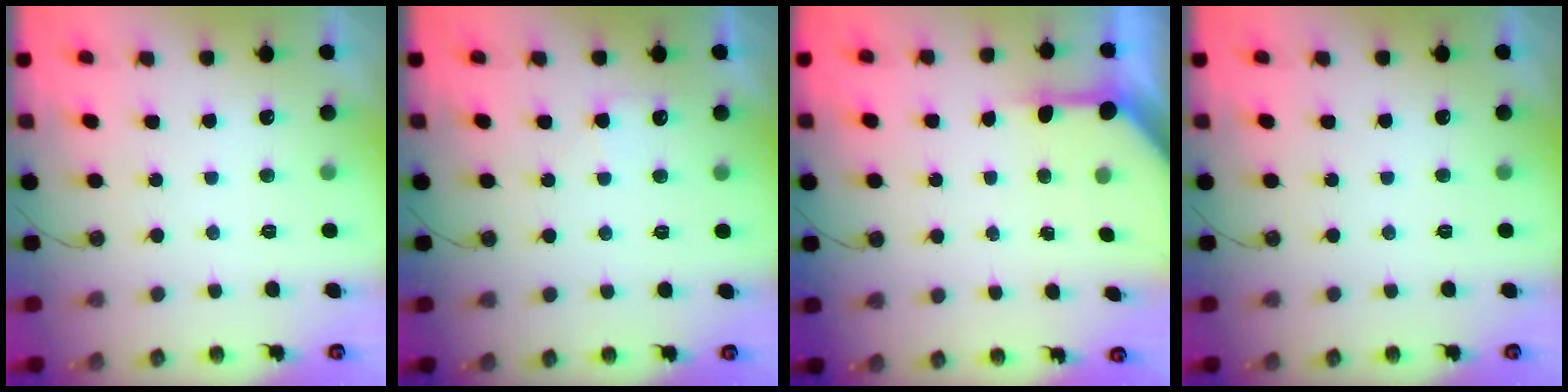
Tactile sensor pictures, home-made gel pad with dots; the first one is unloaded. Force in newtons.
{"total": 3.9, "press": 3.9, "slide": 0.6}
{"total": 5.0, "press": 5.0, "slide": 0.2}
{"total": 0.0}